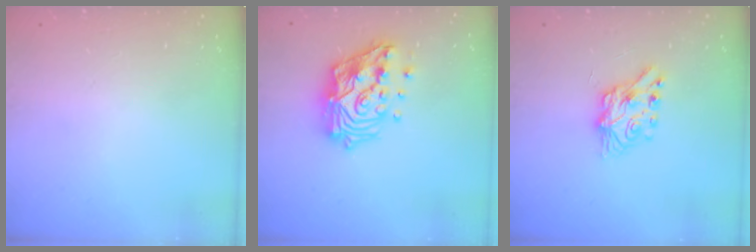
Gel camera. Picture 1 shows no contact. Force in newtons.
{"total": 17.5, "press": 17.3, "slide": 2.1}
{"total": 7.2, "press": 7.2, "slide": 0.1}